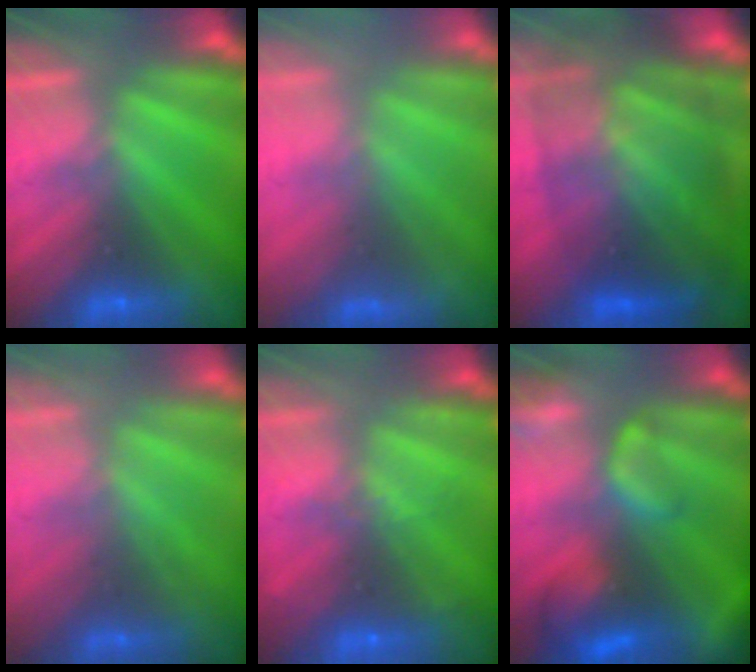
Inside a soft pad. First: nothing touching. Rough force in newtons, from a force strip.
{"total": 1.3}
{"total": 10.6}
{"total": 2.1}
{"total": 2.2}
{"total": 8.6}